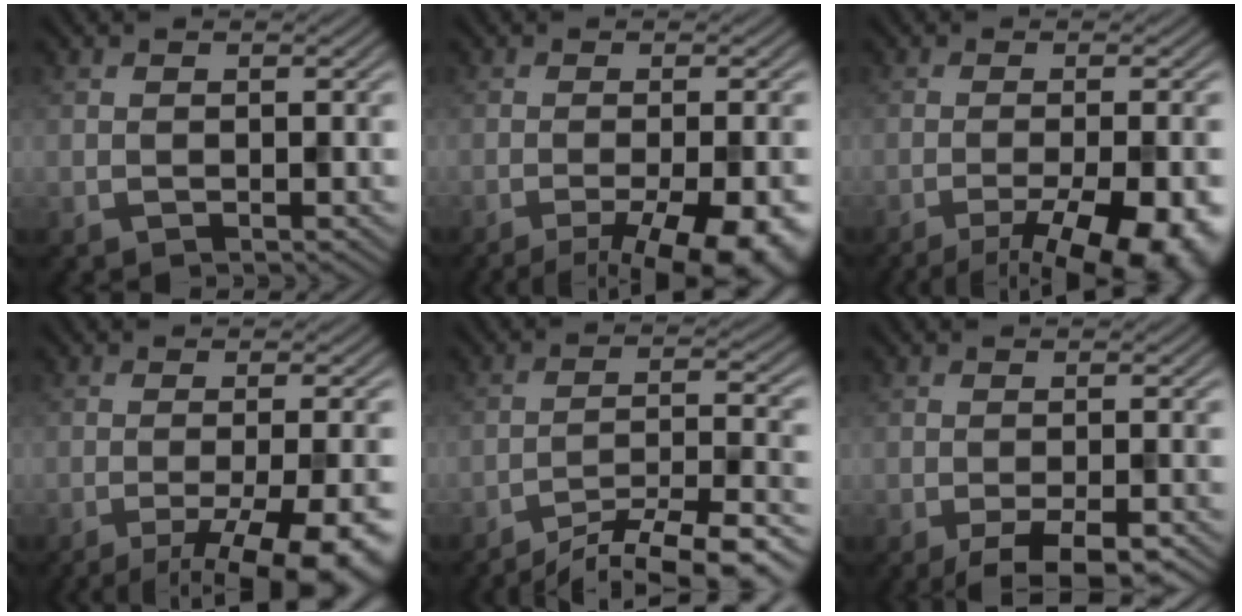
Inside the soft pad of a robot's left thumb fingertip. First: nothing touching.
{"total": 12.1, "force": [-6.7, 3.6, 9.4], "torque": [-0.113, -0.010, -0.075]}
{"total": 12.0, "force": [-6.8, 3.2, 9.4], "torque": [-0.132, -0.015, -0.082]}
{"total": 12.8, "force": [-7.1, 3.5, 10.0], "torque": [-0.127, -0.011, -0.083]}
{"total": 12.5, "force": [-10.3, 2.3, 6.6], "torque": [-0.107, -0.006, -0.150]}
{"total": 5.3, "force": [-3.1, 1.4, 4.1], "torque": [-0.061, 0.000, -0.045]}